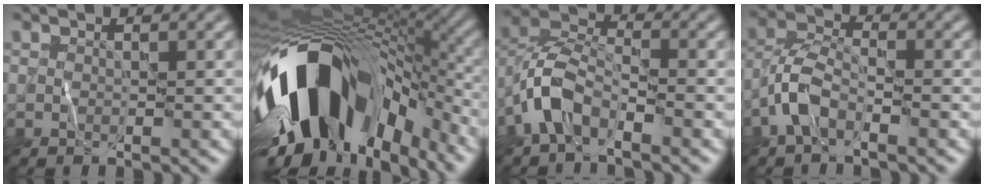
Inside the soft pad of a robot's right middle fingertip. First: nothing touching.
{"total": 15.7, "force": [-4.9, 9.0, 11.9], "torque": [-0.200, -0.012, -0.081]}
{"total": 4.3, "force": [-2.7, 2.0, 2.7], "torque": [-0.051, 0.013, -0.065]}
{"total": 3.2, "force": [-2.0, 1.3, 2.2], "torque": [-0.042, 0.009, -0.052]}